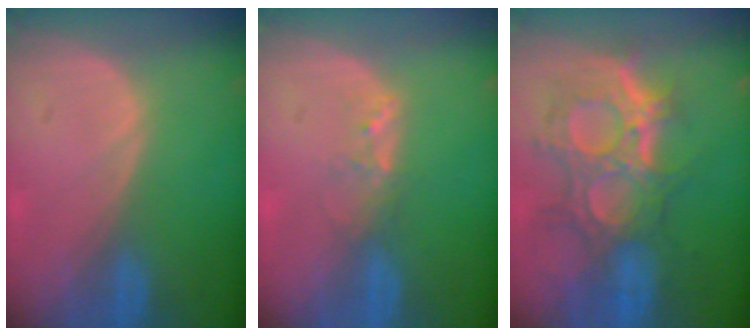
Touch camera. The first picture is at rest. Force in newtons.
{"total": 2.0, "press": 1.9, "slide": 0.4}
{"total": 11.3, "press": 10.4, "slide": 4.5}